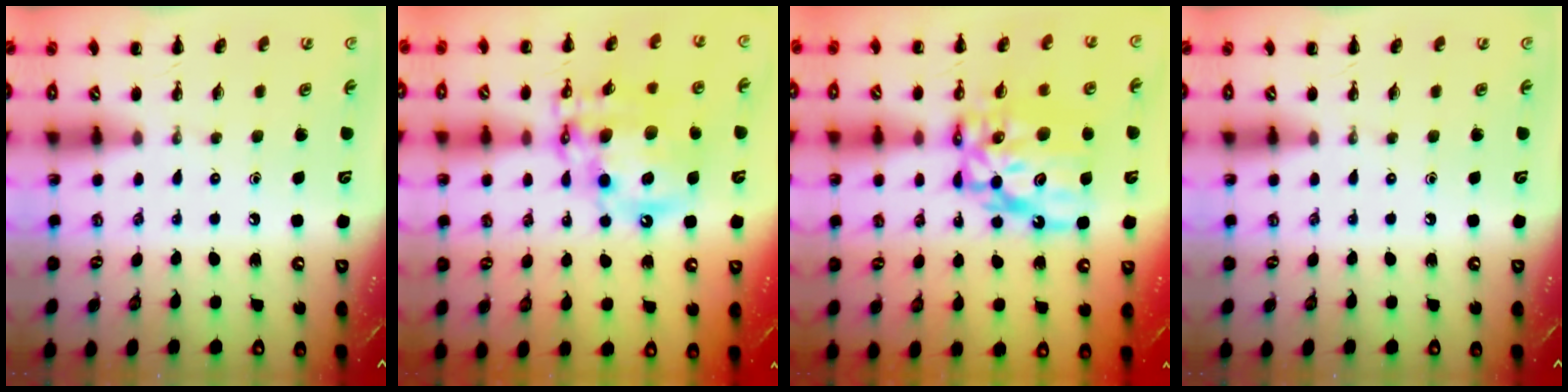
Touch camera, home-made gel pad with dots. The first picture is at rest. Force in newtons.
{"total": 17.3, "press": 16.9, "slide": 3.9}
{"total": 13.2, "press": 12.7, "slide": 3.6}
{"total": 0.0}